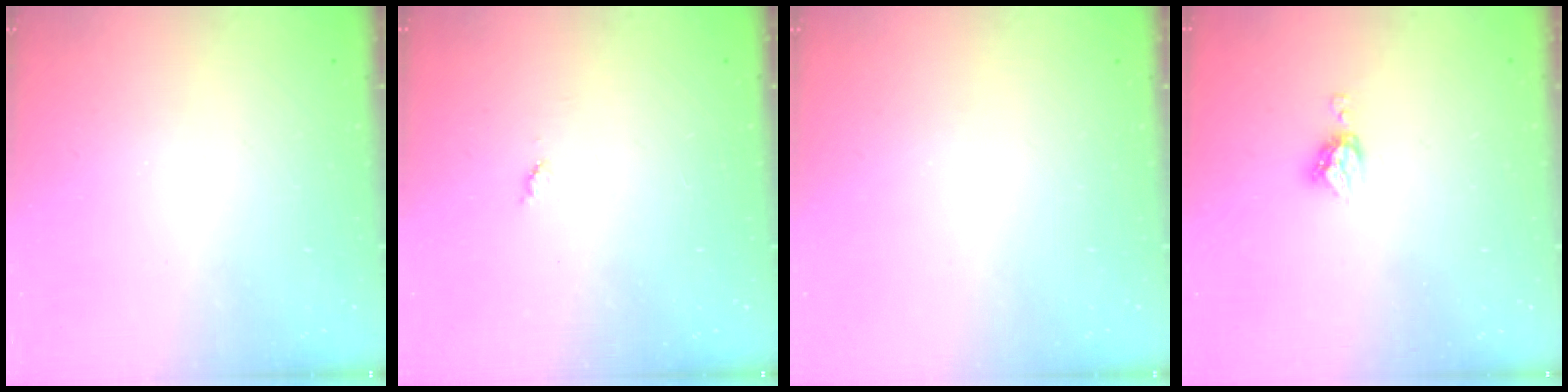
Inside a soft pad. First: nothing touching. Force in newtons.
{"total": 3.9, "press": 3.9, "slide": 0.4}
{"total": 0.0}
{"total": 5.0, "press": 4.9, "slide": 0.3}